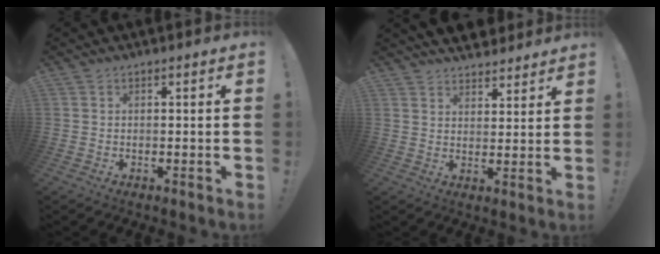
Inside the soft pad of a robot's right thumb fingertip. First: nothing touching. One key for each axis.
{"total": 4.4, "fx": 3.9, "fy": 2.0, "fz": 0.4, "tx": 0.005, "ty": -0.025, "tz": 0.070}